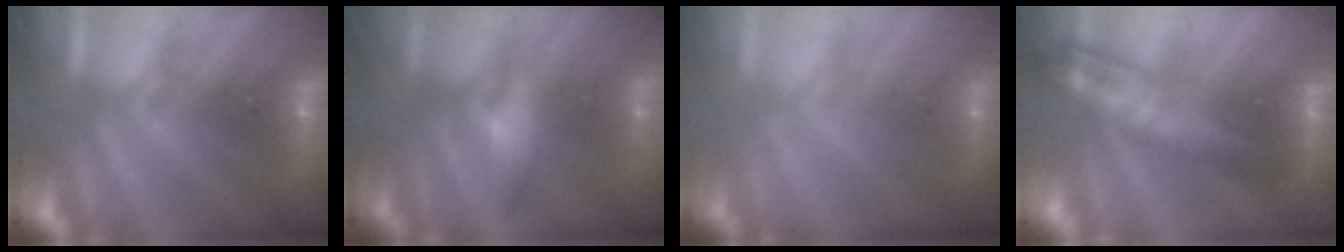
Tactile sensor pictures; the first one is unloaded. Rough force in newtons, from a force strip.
{"total": 2.4}
{"total": 1.9}
{"total": 2.8}